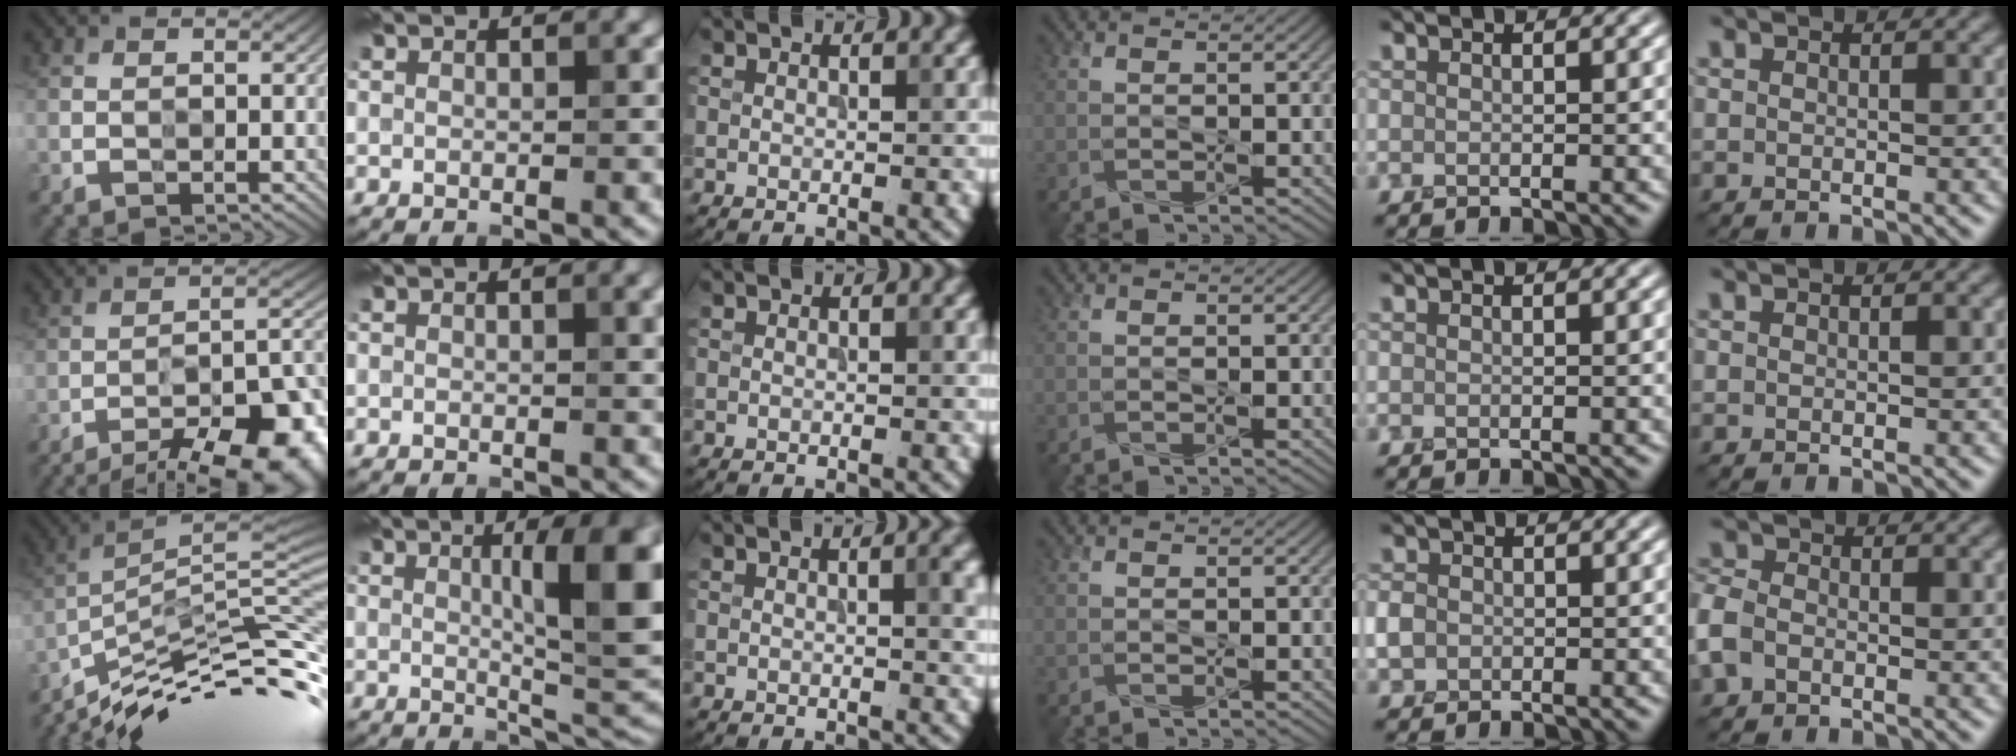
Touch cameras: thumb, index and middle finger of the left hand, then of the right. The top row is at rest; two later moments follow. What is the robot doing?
{"motion": "press", "object": "syringe"}